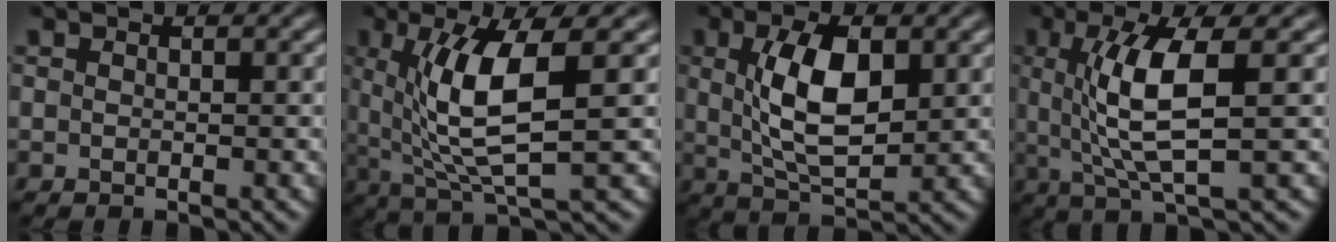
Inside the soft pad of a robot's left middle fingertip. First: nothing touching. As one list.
[{"total": 7.5, "force": [0.9, 1.9, 7.2], "torque": [-0.146, -0.012, 0.029]}, {"total": 6.5, "force": [0.9, 2.9, 5.7], "torque": [-0.126, -0.001, 0.026]}, {"total": 6.4, "force": [0.5, 1.5, 6.2], "torque": [-0.125, -0.005, 0.018]}]